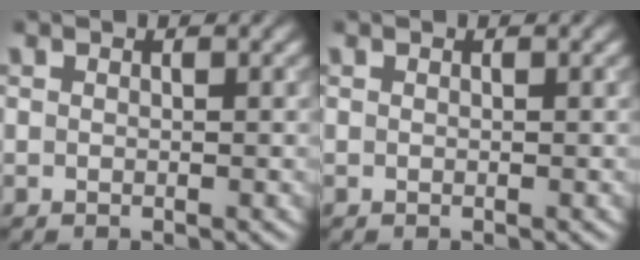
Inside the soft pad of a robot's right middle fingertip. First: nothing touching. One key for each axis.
{"total": 0.0}